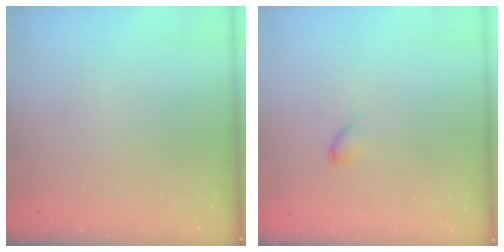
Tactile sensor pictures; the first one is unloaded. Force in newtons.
{"total": 3.2, "press": 3.2, "slide": 0.5}